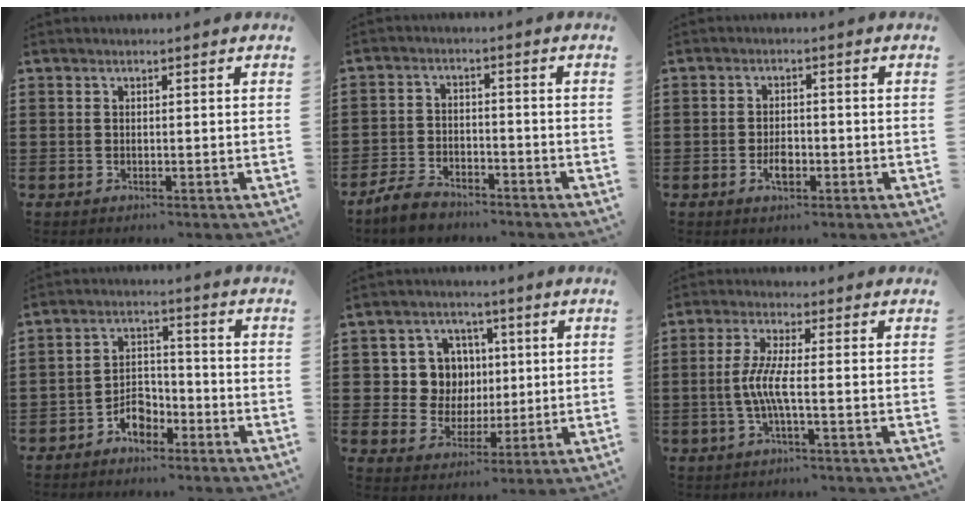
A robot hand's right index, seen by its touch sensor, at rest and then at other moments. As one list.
[{"total": 4.2, "force": [-3.9, 1.0, 1.1], "torque": [-0.035, 0.004, -0.081]}, {"total": 2.8, "force": [-1.1, 1.3, 2.2], "torque": [-0.039, 0.002, -0.018]}, {"total": 4.7, "force": [-3.4, 2.7, 1.8], "torque": [-0.036, 0.010, -0.066]}, {"total": 7.8, "force": [1.3, 7.2, 2.8], "torque": [-0.080, 0.018, 0.026]}, {"total": 5.2, "force": [-1.1, 0.2, 5.0], "torque": [-0.119, -0.012, -0.033]}]